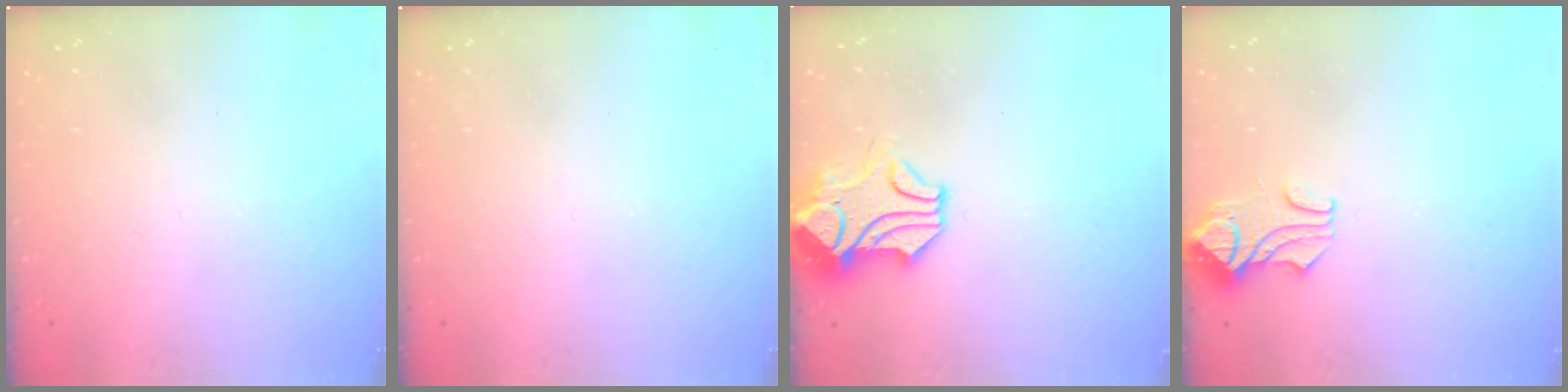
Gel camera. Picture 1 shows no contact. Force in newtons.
{"total": 0.0}
{"total": 1.6, "press": 1.2, "slide": 1.1}
{"total": 0.8, "press": 0.5, "slide": 0.6}